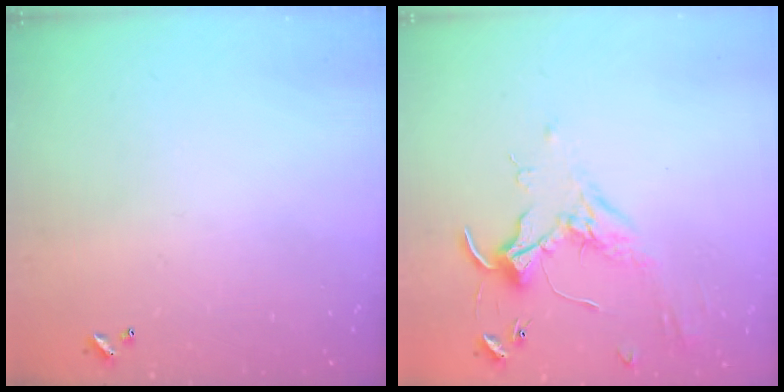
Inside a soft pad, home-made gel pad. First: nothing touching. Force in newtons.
{"total": 1.7, "press": 1.6, "slide": 0.4}